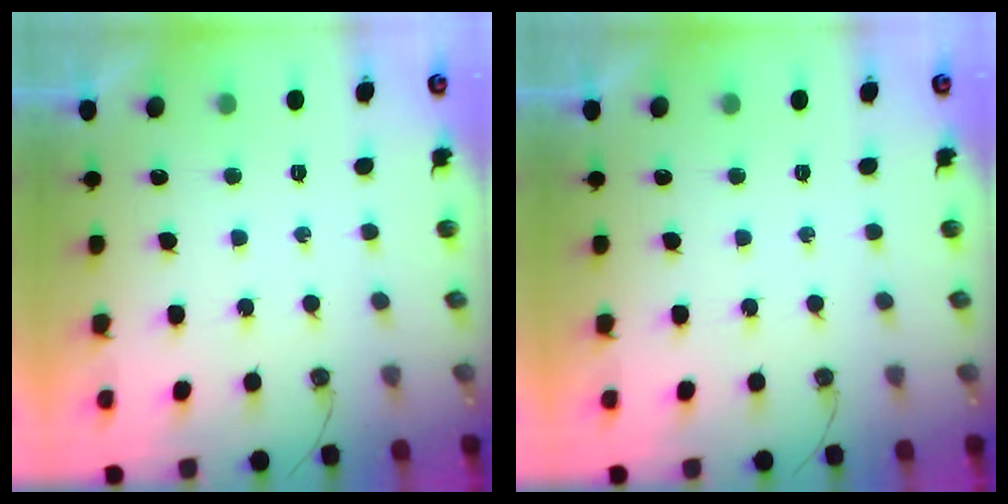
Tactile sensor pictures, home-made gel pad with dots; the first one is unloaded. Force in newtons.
{"total": 0.0}